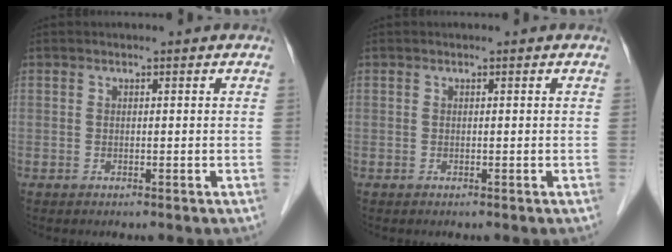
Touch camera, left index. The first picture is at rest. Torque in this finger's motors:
{"motor_torque": [-0.07, -0.06, 0.03, 0.00]}